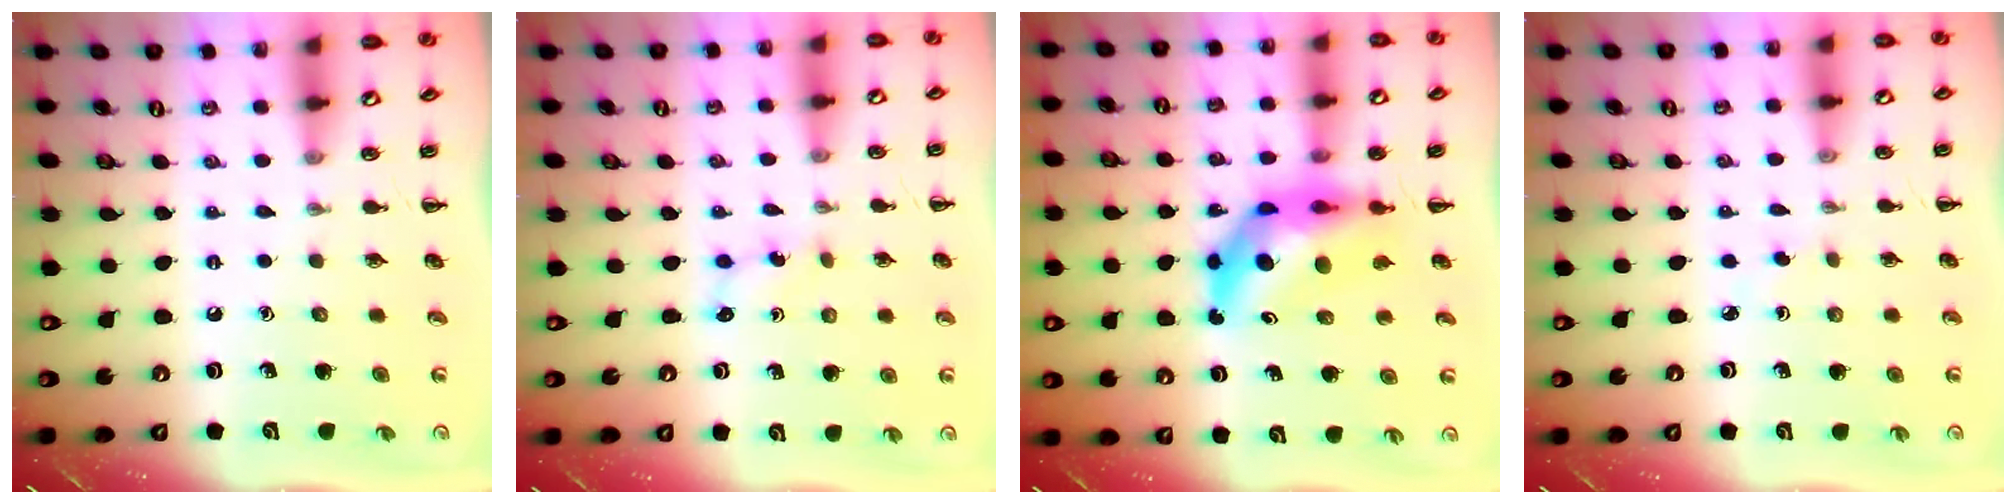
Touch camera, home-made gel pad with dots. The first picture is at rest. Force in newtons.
{"total": 2.8, "press": 2.6, "slide": 1.0}
{"total": 10.3, "press": 9.8, "slide": 3.2}
{"total": 1.7, "press": 1.5, "slide": 0.8}